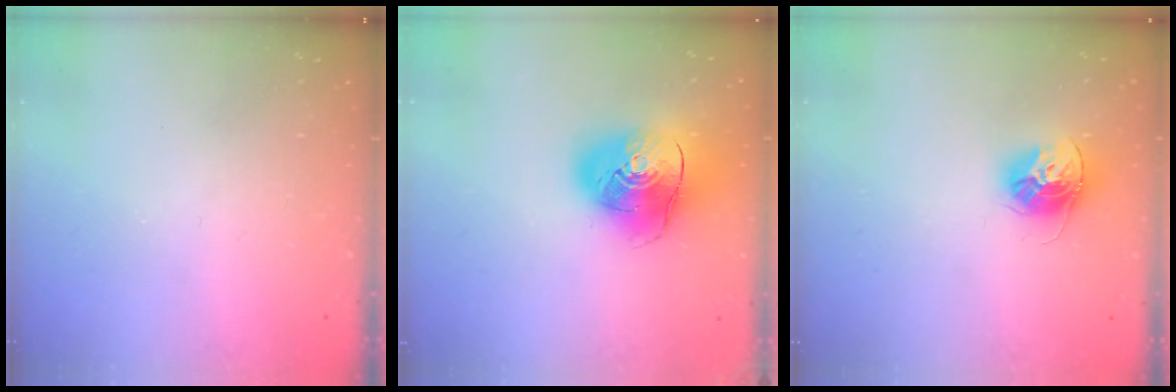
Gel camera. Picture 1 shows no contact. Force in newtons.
{"total": 14.8, "press": 14.7, "slide": 2.1}
{"total": 12.1, "press": 12.1, "slide": 0.5}